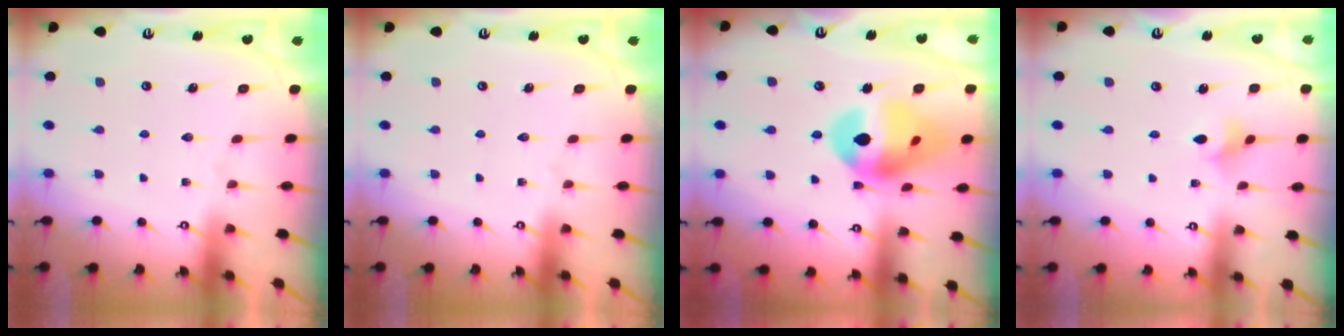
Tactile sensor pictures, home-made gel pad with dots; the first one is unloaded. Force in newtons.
{"total": 0.0}
{"total": 17.3, "press": 17.2, "slide": 1.9}
{"total": 2.8, "press": 2.8, "slide": 0.6}